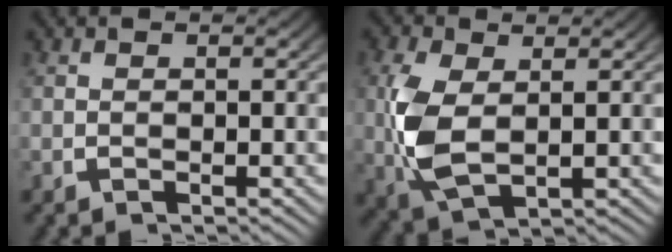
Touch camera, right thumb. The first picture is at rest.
{"total": 6.7, "force": [0.1, 4.3, 5.1], "torque": [-0.136, -0.022, 0.015]}